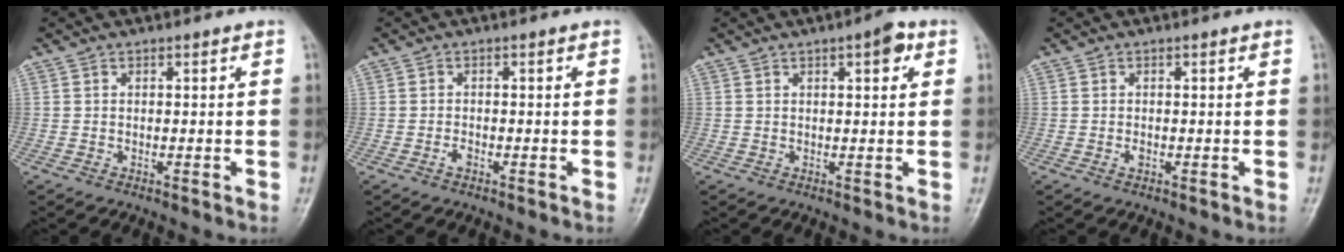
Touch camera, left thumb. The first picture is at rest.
{"total": 1.2, "force": [-0.6, 0.7, 0.8], "torque": [-0.015, 0.003, -0.013]}
{"total": 3.8, "force": [1.7, 1.3, 3.1], "torque": [-0.036, -0.002, 0.020]}
{"total": 1.1, "force": [-0.2, 0.7, 0.9], "torque": [-0.011, 0.001, -0.002]}